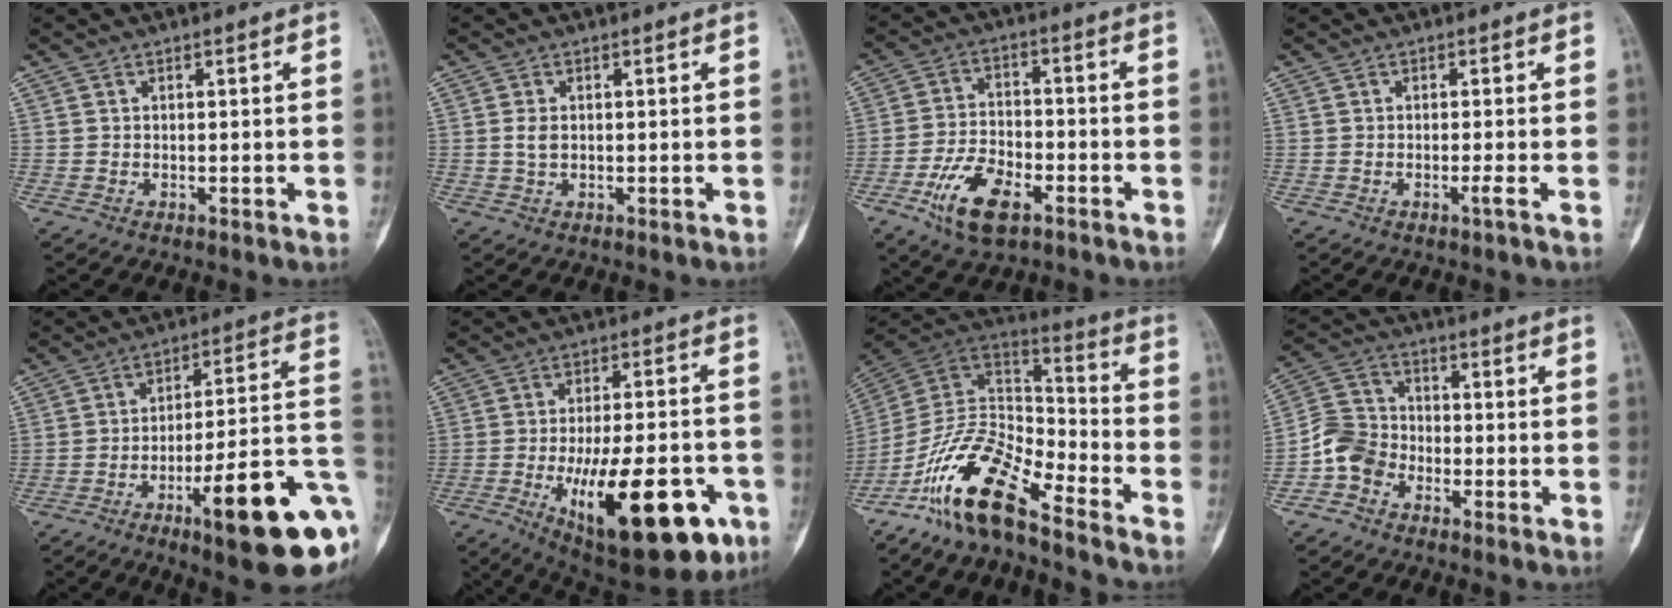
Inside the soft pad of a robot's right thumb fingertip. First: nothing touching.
{"total": 1.8, "force": [0.2, 1.5, 1.0], "torque": [-0.021, 0.000, 0.004]}
{"total": 11.1, "force": [-5.7, 5.4, 7.8], "torque": [-0.142, 0.020, -0.102]}
{"total": 1.0, "force": [-0.5, -0.4, 0.8], "torque": [-0.012, -0.002, -0.011]}
{"total": 22.4, "force": [-8.2, 4.8, 20.2], "torque": [-0.224, 0.039, -0.114]}
{"total": 24.3, "force": [-9.0, 9.2, 20.6], "torque": [-0.277, 0.010, -0.114]}
{"total": 17.5, "force": [-12.0, 5.9, 11.4], "torque": [-0.193, 0.086, -0.227]}
{"total": 7.1, "force": [-3.3, 5.8, 2.3], "torque": [-0.035, 0.032, -0.077]}